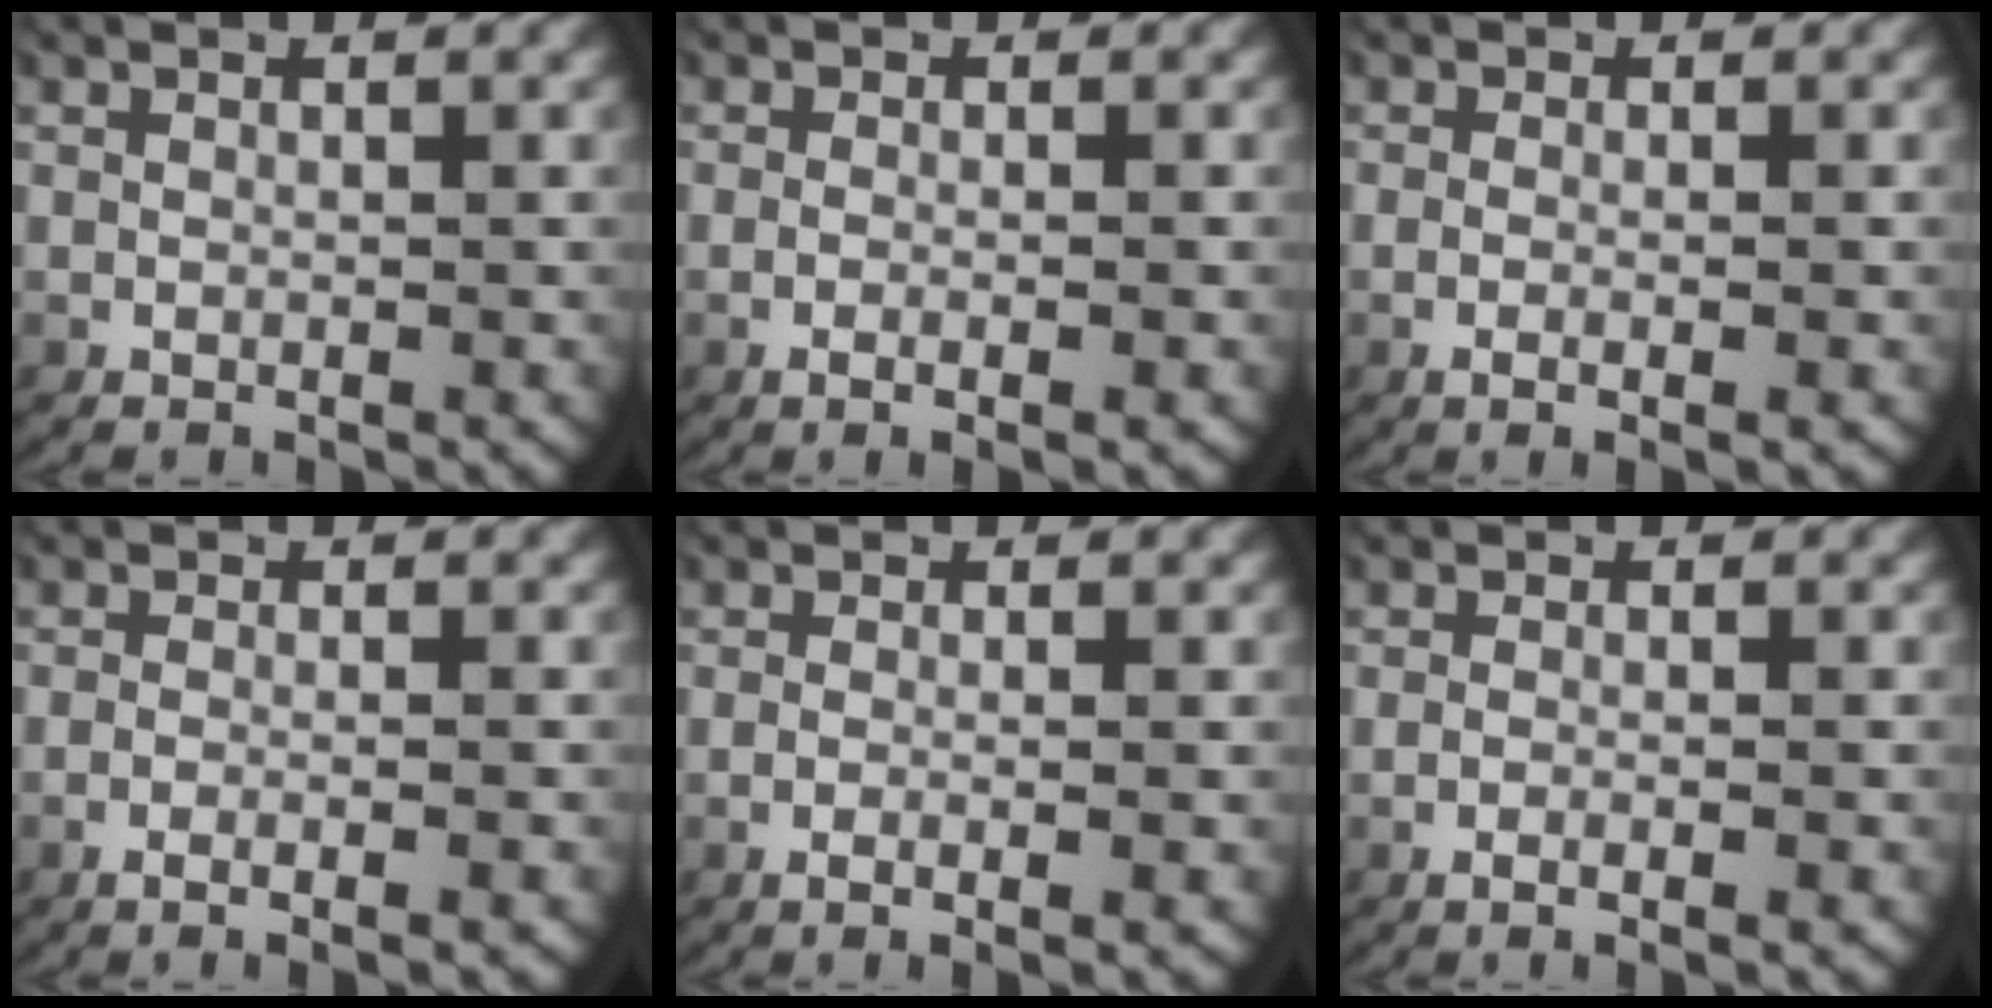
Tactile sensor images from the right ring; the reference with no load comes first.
{"total": 2.2, "force": [-0.9, 0.3, 2.0], "torque": [-0.043, -0.008, -0.011]}
{"total": 2.5, "force": [-0.8, 0.3, 2.3], "torque": [-0.047, -0.009, -0.008]}
{"total": 2.8, "force": [-1.5, 0.3, 2.3], "torque": [-0.049, -0.008, -0.023]}
{"total": 2.6, "force": [-1.0, 0.3, 2.4], "torque": [-0.049, -0.010, -0.012]}
{"total": 2.4, "force": [-1.2, 0.3, 2.1], "torque": [-0.045, -0.006, -0.017]}